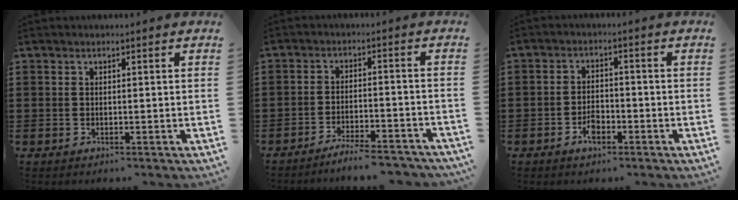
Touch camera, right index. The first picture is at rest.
{"total": 4.7, "force": [-4.5, 0.0, 1.6], "torque": [-0.026, -0.002, -0.086]}
{"total": 3.1, "force": [-1.7, 1.6, 2.0], "torque": [-0.035, 0.005, -0.032]}